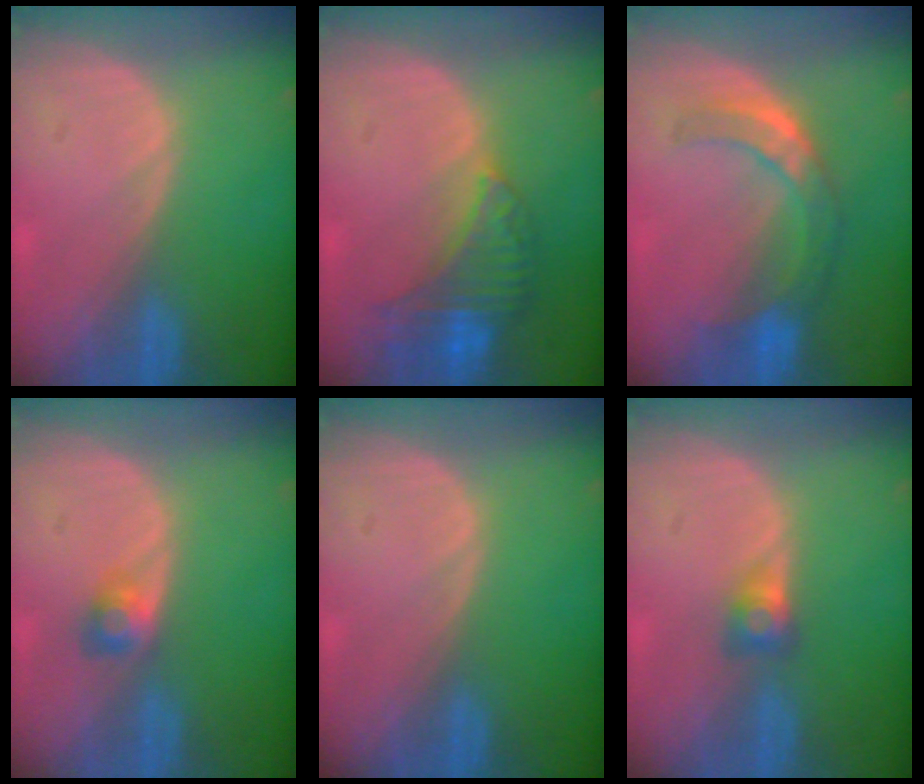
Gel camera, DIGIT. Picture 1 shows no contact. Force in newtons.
{"total": 8.1, "press": 7.1, "slide": 3.8}
{"total": 7.5, "press": 6.5, "slide": 3.8}
{"total": 2.4, "press": 2.3, "slide": 0.9}
{"total": 0.0}
{"total": 2.6, "press": 2.3, "slide": 1.0}